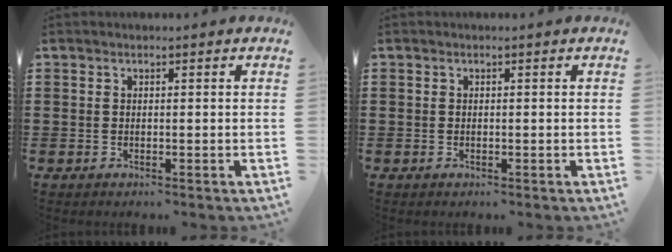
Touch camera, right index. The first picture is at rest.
{"total": 0.0}